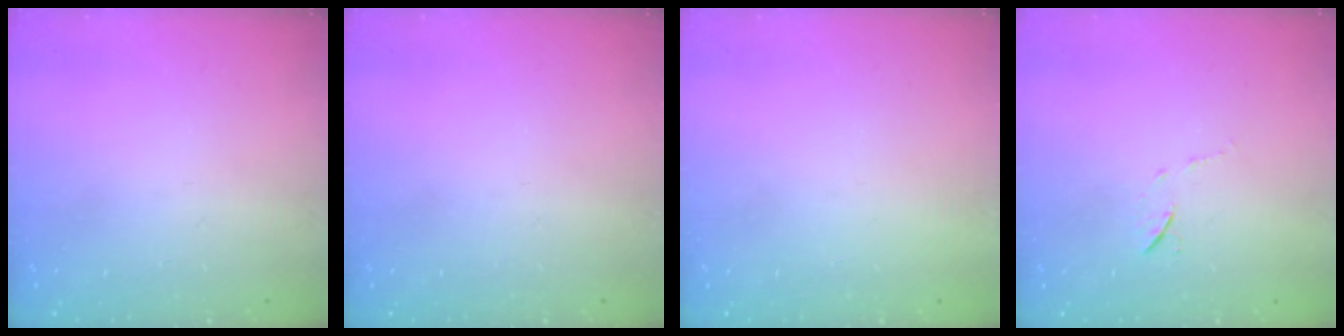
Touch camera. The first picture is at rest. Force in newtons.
{"total": 0.0}
{"total": 1.6, "press": 1.6, "slide": 0.1}
{"total": 6.1, "press": 6.0, "slide": 0.9}